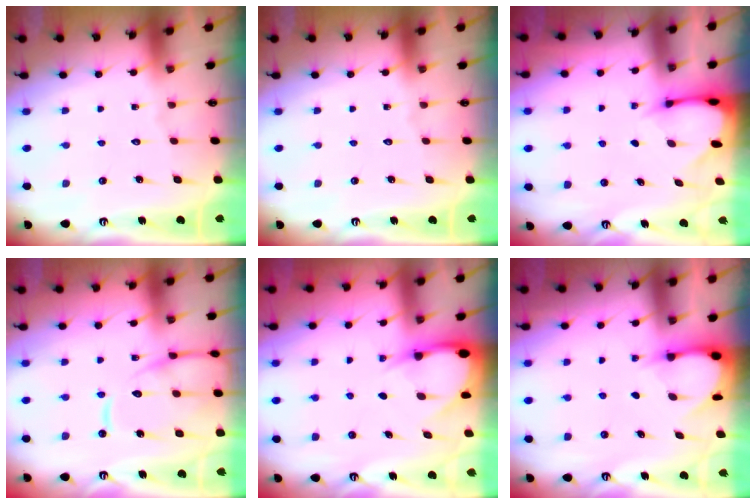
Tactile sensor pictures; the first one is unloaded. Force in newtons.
{"total": 0.0}
{"total": 2.7, "press": 2.7, "slide": 0.3}
{"total": 12.5, "press": 12.5, "slide": 1.2}
{"total": 5.0, "press": 5.0, "slide": 0.8}
{"total": 3.2, "press": 3.2, "slide": 0.5}